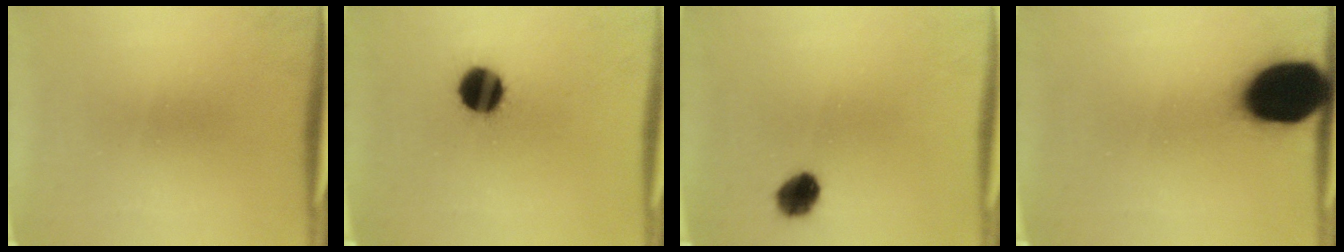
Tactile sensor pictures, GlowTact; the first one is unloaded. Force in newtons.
{"total": 10.3}
{"total": 5.5}
{"total": 20.1}